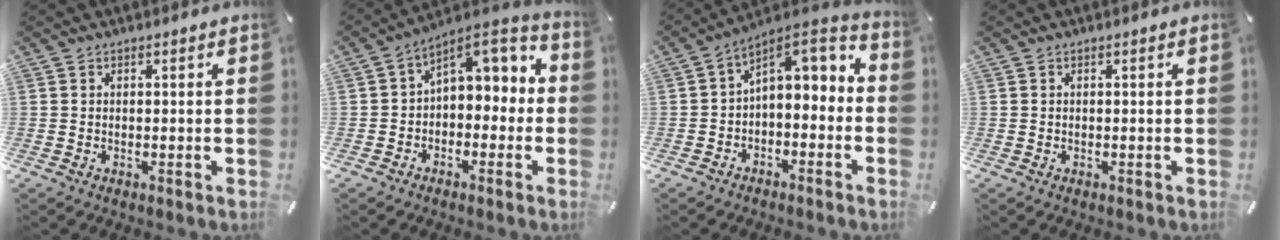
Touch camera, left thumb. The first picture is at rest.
{"total": 6.0, "force": [1.5, 5.1, 2.8], "torque": [-0.034, -0.019, 0.023]}
{"total": 4.5, "force": [1.0, 3.6, 2.5], "torque": [-0.036, -0.027, 0.013]}
{"total": 0.0}